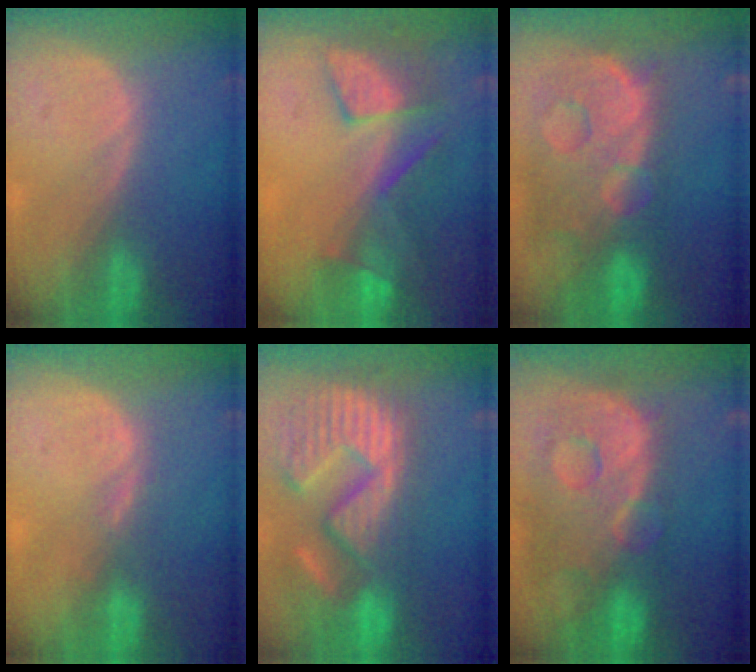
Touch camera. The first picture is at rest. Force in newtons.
{"total": 8.1, "press": 7.2, "slide": 3.9}
{"total": 13.9, "press": 11.3, "slide": 8.1}
{"total": 1.9, "press": 1.5, "slide": 1.1}
{"total": 15.4, "press": 12.6, "slide": 8.8}
{"total": 13.8, "press": 11.3, "slide": 8.0}